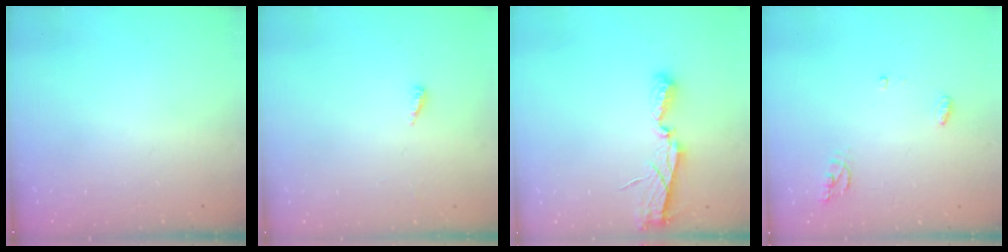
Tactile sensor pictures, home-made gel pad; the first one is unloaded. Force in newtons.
{"total": 2.8, "press": 2.8, "slide": 0.2}
{"total": 6.2, "press": 6.2, "slide": 0.2}
{"total": 5.3, "press": 5.3, "slide": 0.3}